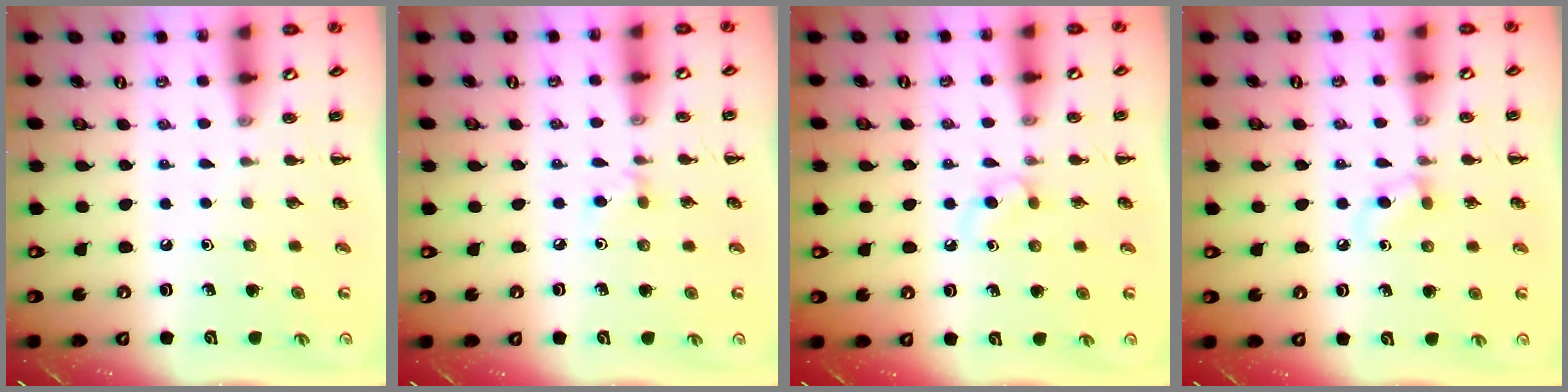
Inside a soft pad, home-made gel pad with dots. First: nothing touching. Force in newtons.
{"total": 5.1, "press": 4.8, "slide": 1.7}
{"total": 2.4, "press": 2.1, "slide": 1.1}
{"total": 3.9, "press": 3.6, "slide": 1.5}